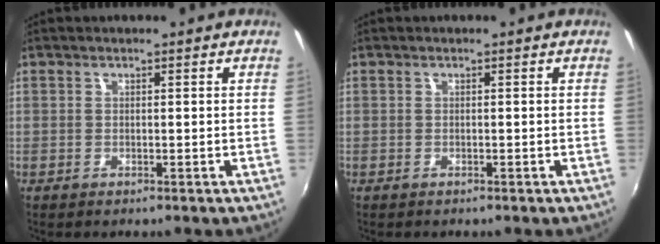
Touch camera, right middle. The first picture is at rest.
{"total": 0.0}